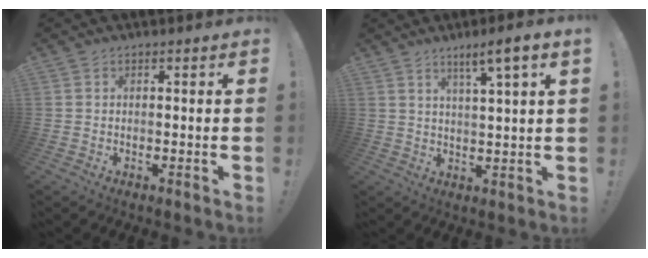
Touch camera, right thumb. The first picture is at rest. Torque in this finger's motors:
{"motor_torque": [0.38, 0.40, 0.20, 0.10, 0.23]}